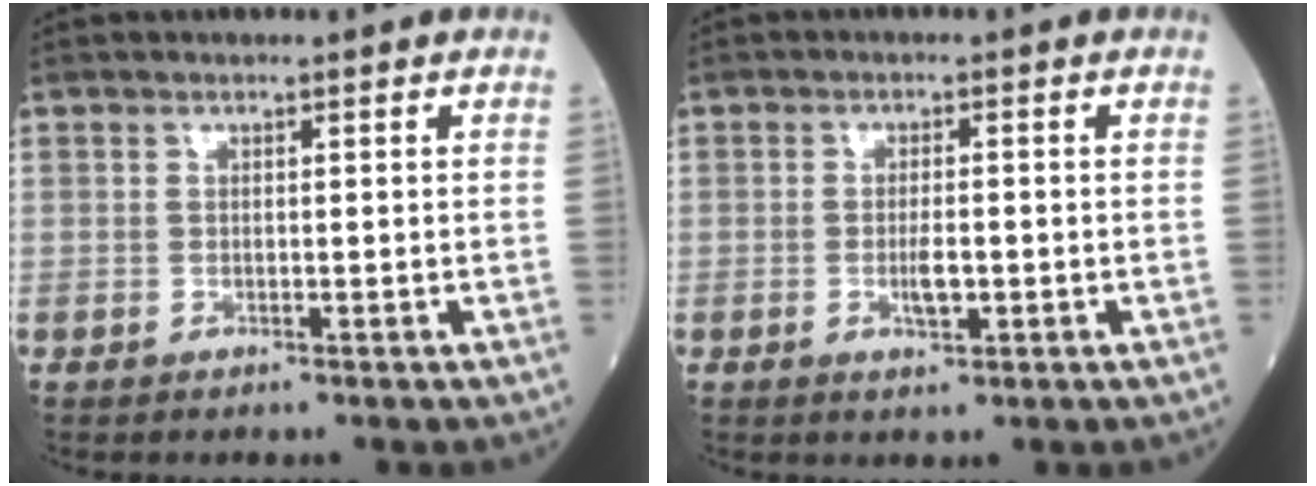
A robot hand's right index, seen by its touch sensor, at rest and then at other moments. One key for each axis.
{"total": 3.1, "fx": -0.8, "fy": 0.8, "fz": 2.9, "tx": -0.057, "ty": -0.001, "tz": -0.011}